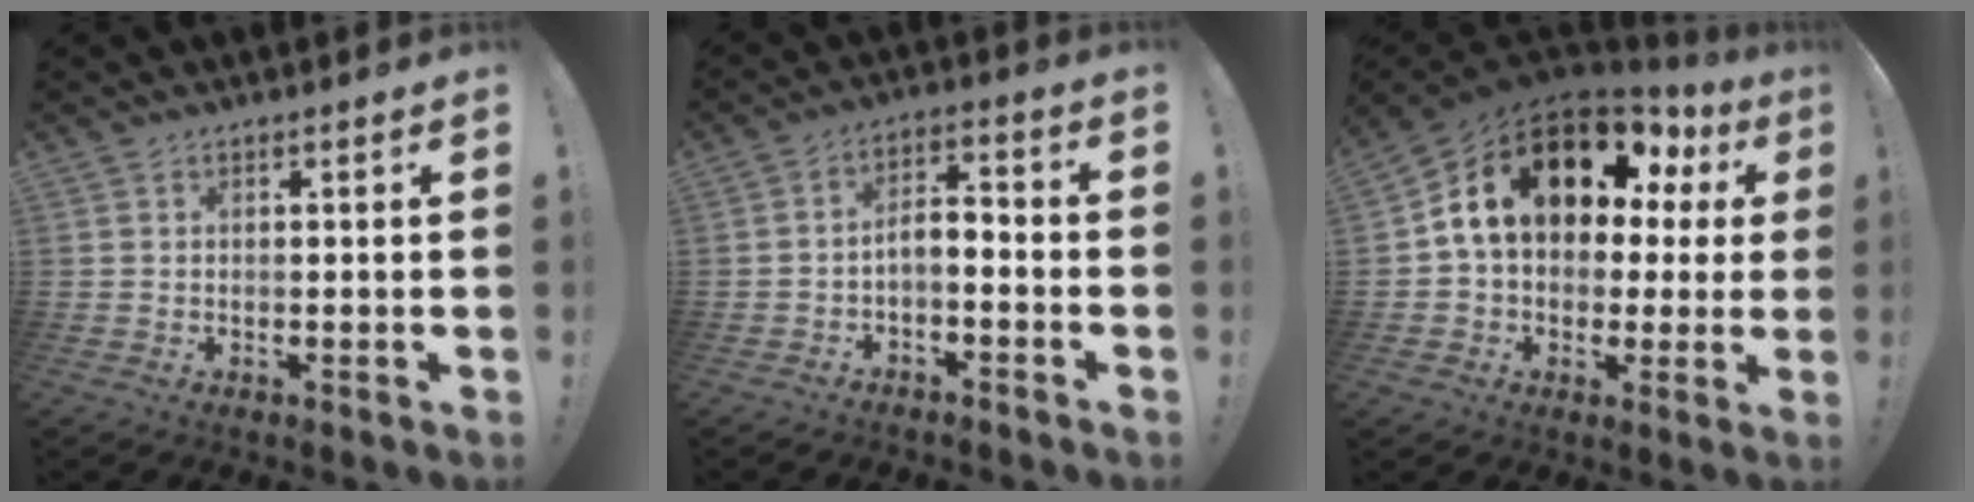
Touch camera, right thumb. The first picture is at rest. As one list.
[{"total": 4.7, "force": [-3.1, 2.0, 2.9], "torque": [-0.059, 0.008, -0.058]}, {"total": 17.3, "force": [7.5, 10.3, 11.7], "torque": [-0.186, -0.032, 0.135]}]